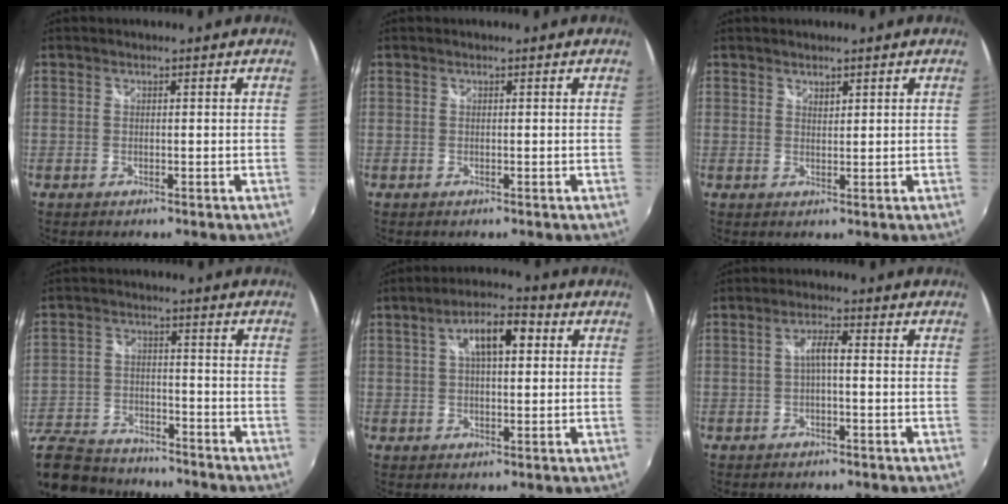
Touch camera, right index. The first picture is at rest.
{"total": 0.0}
{"total": 1.2, "force": [1.1, 0.5, 0.3], "torque": [-0.002, 0.000, 0.019]}
{"total": 18.2, "force": [-14.6, 8.0, 7.4], "torque": [-0.195, -0.012, -0.243]}
{"total": 8.4, "force": [2.3, 3.5, 7.2], "torque": [-0.121, 0.022, 0.036]}
{"total": 2.8, "force": [-0.5, 0.5, 2.7], "torque": [-0.052, 0.008, -0.008]}